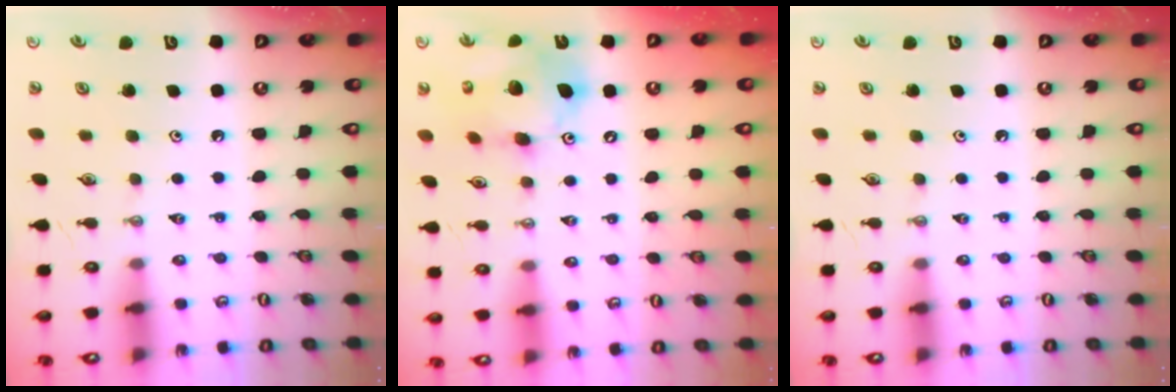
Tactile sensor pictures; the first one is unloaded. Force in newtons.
{"total": 14.9, "press": 14.7, "slide": 2.6}
{"total": 0.0}